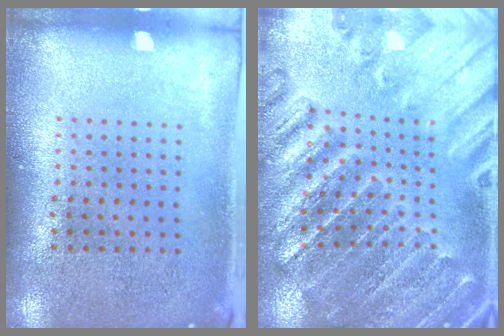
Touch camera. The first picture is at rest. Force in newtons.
{"total": 2.8, "press": 2.8, "slide": 0.4}